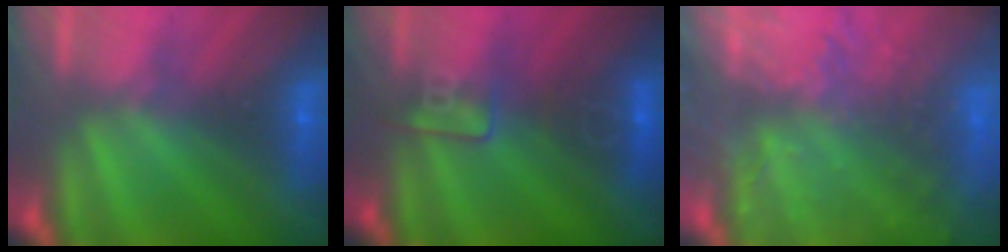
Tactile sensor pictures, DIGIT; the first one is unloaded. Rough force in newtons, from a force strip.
{"total": 2.5}
{"total": 8.1}